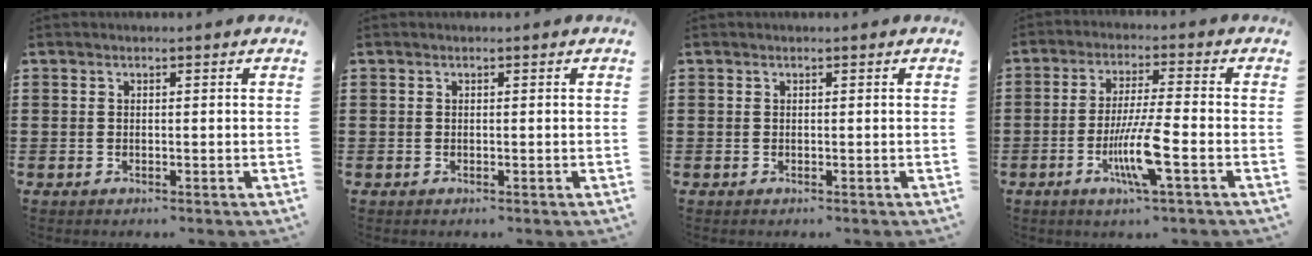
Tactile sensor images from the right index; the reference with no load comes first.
{"total": 0.0}
{"total": 0.0}
{"total": 8.7, "force": [-3.2, 0.7, 8.0], "torque": [-0.164, -0.018, -0.063]}